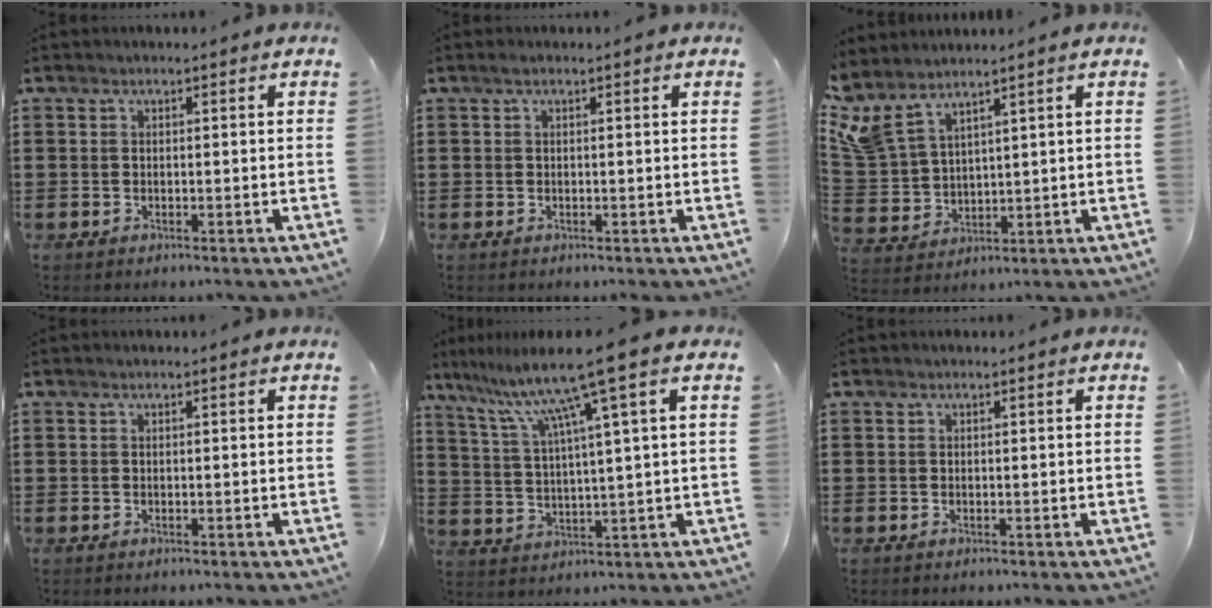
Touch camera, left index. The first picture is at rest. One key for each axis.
{"total": 0.6, "fx": 0.1, "fy": 0.0, "fz": 0.6, "tx": -0.011, "ty": 0.000, "tz": 0.003}
{"total": 5.1, "fx": 3.6, "fy": 2.6, "fz": 2.4, "tx": -0.082, "ty": -0.019, "tz": 0.063}
{"total": 0.0}
{"total": 11.5, "fx": 7.1, "fy": -0.8, "fz": 9.0, "tx": -0.203, "ty": -0.030, "tz": 0.109}
{"total": 0.0}